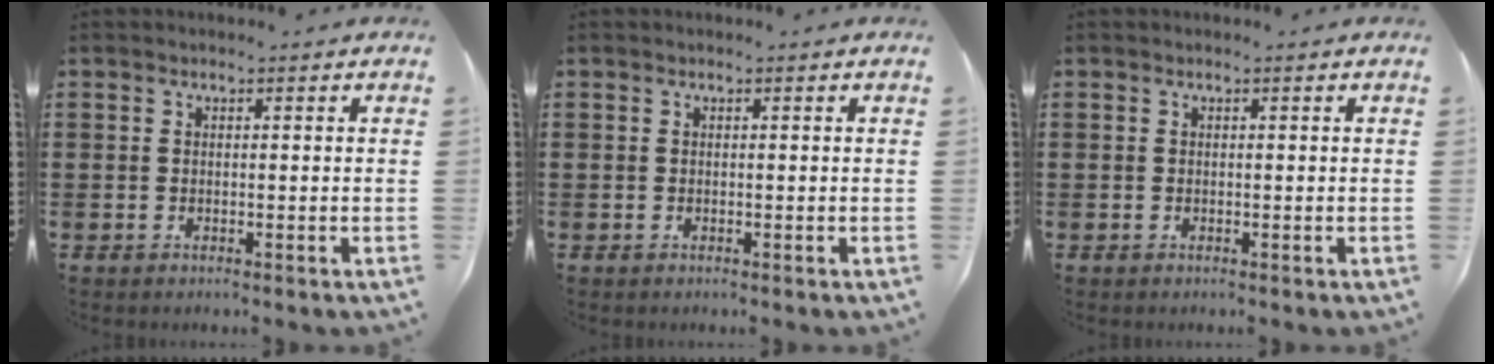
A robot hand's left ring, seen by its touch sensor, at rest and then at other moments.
{"total": 0.0}
{"total": 0.0}